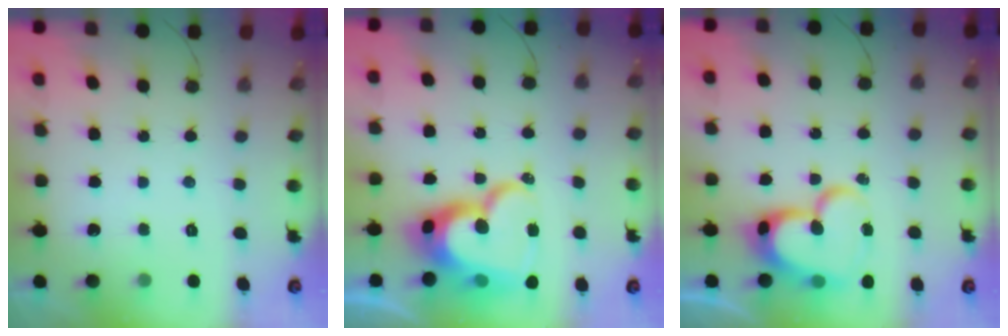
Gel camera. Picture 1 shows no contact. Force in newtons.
{"total": 21.6, "press": 21.5, "slide": 1.9}
{"total": 18.9, "press": 18.8, "slide": 1.5}